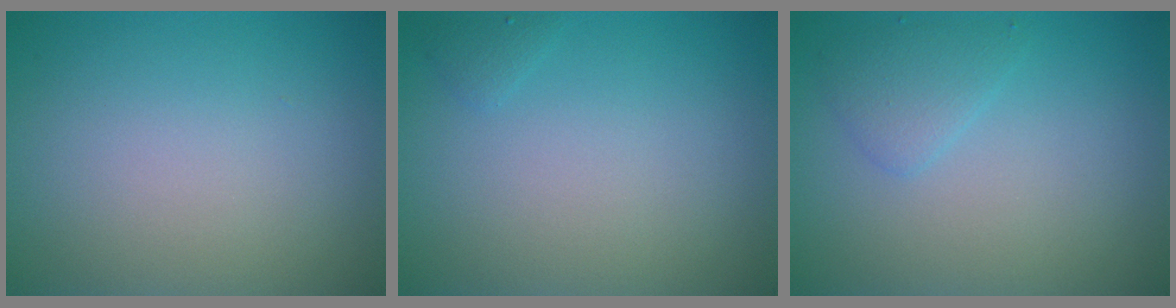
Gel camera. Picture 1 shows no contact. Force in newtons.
{"total": 0.6, "press": 0.6, "slide": 0.1}
{"total": 1.7, "press": 1.7, "slide": 0.0}